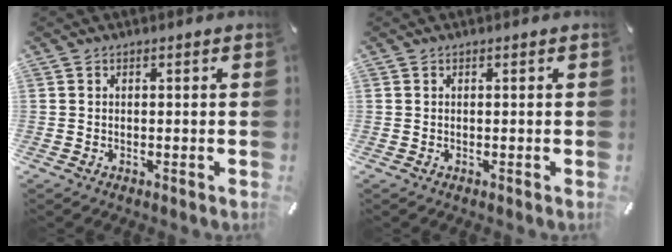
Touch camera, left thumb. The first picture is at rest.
{"total": 0.0}